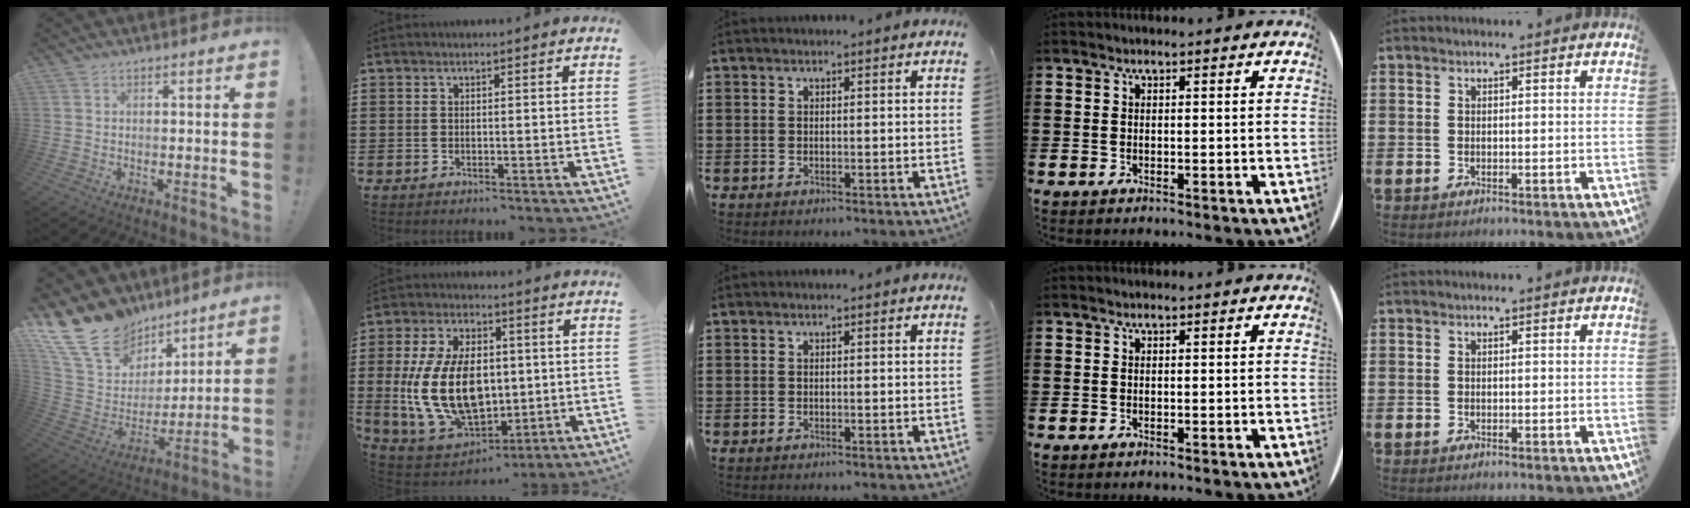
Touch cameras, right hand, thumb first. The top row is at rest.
{"thumb": {"total": 19.3, "force": [13.9, 11.6, 6.8], "torque": [-0.127, -0.094, 0.279]}, "index": {"total": 15.8, "force": [0.3, 9.9, 12.4], "torque": [-0.289, -0.006, 0.007]}}